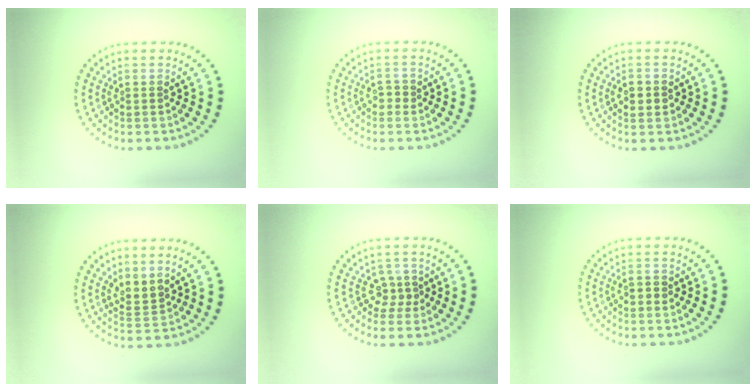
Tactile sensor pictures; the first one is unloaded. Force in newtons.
{"total": 1.0, "press": 0.9, "slide": 0.4}
{"total": 2.2, "press": 2.2, "slide": 0.1}
{"total": 2.1, "press": 1.6, "slide": 1.3}
{"total": 1.7, "press": 1.2, "slide": 1.3}
{"total": 0.8, "press": 0.8, "slide": 0.1}